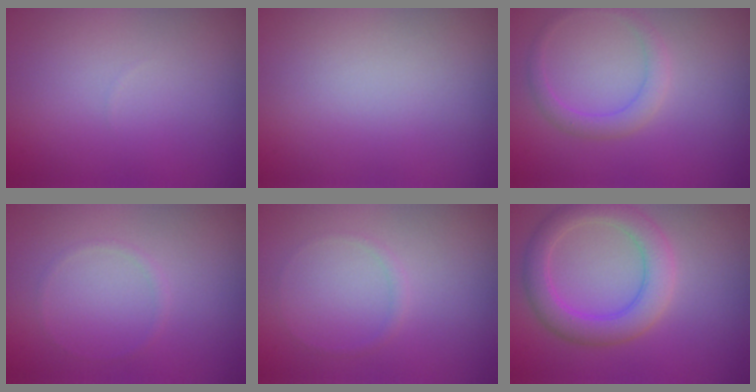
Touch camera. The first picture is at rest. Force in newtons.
{"total": 0.0}
{"total": 1.9, "press": 1.9, "slide": 0.1}
{"total": 0.6, "press": 0.6, "slide": 0.0}
{"total": 0.7, "press": 0.7, "slide": 0.1}
{"total": 4.5, "press": 4.5, "slide": 0.2}